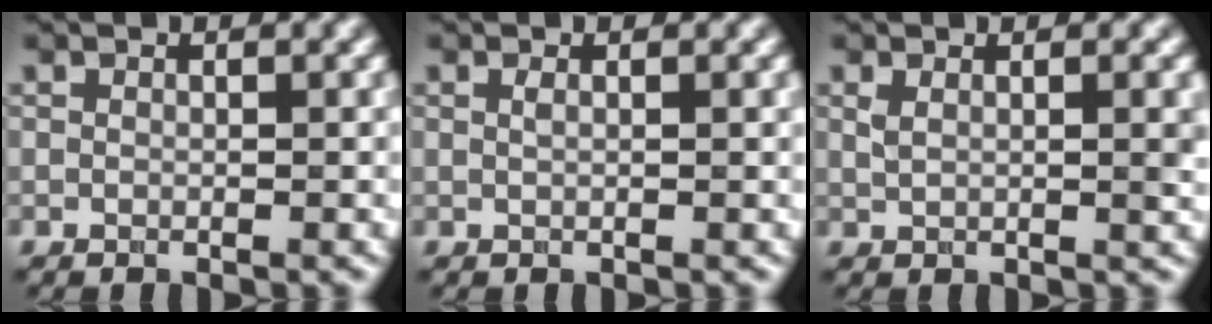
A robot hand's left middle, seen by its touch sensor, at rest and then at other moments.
{"total": 1.0, "force": [0.3, 0.3, 0.8], "torque": [-0.011, 0.003, 0.003]}
{"total": 2.8, "force": [0.8, 1.0, 2.5], "torque": [-0.032, 0.001, 0.014]}